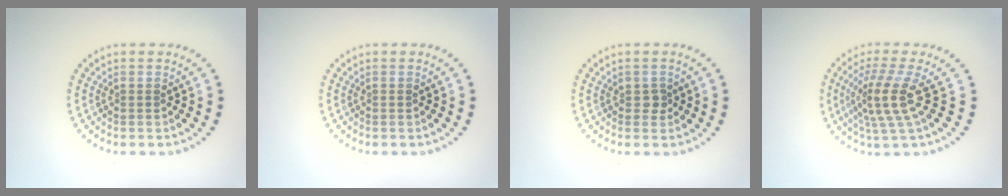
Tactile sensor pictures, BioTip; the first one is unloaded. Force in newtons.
{"total": 0.0}
{"total": 0.9, "press": 0.8, "slide": 0.3}
{"total": 4.0, "press": 3.0, "slide": 2.6}